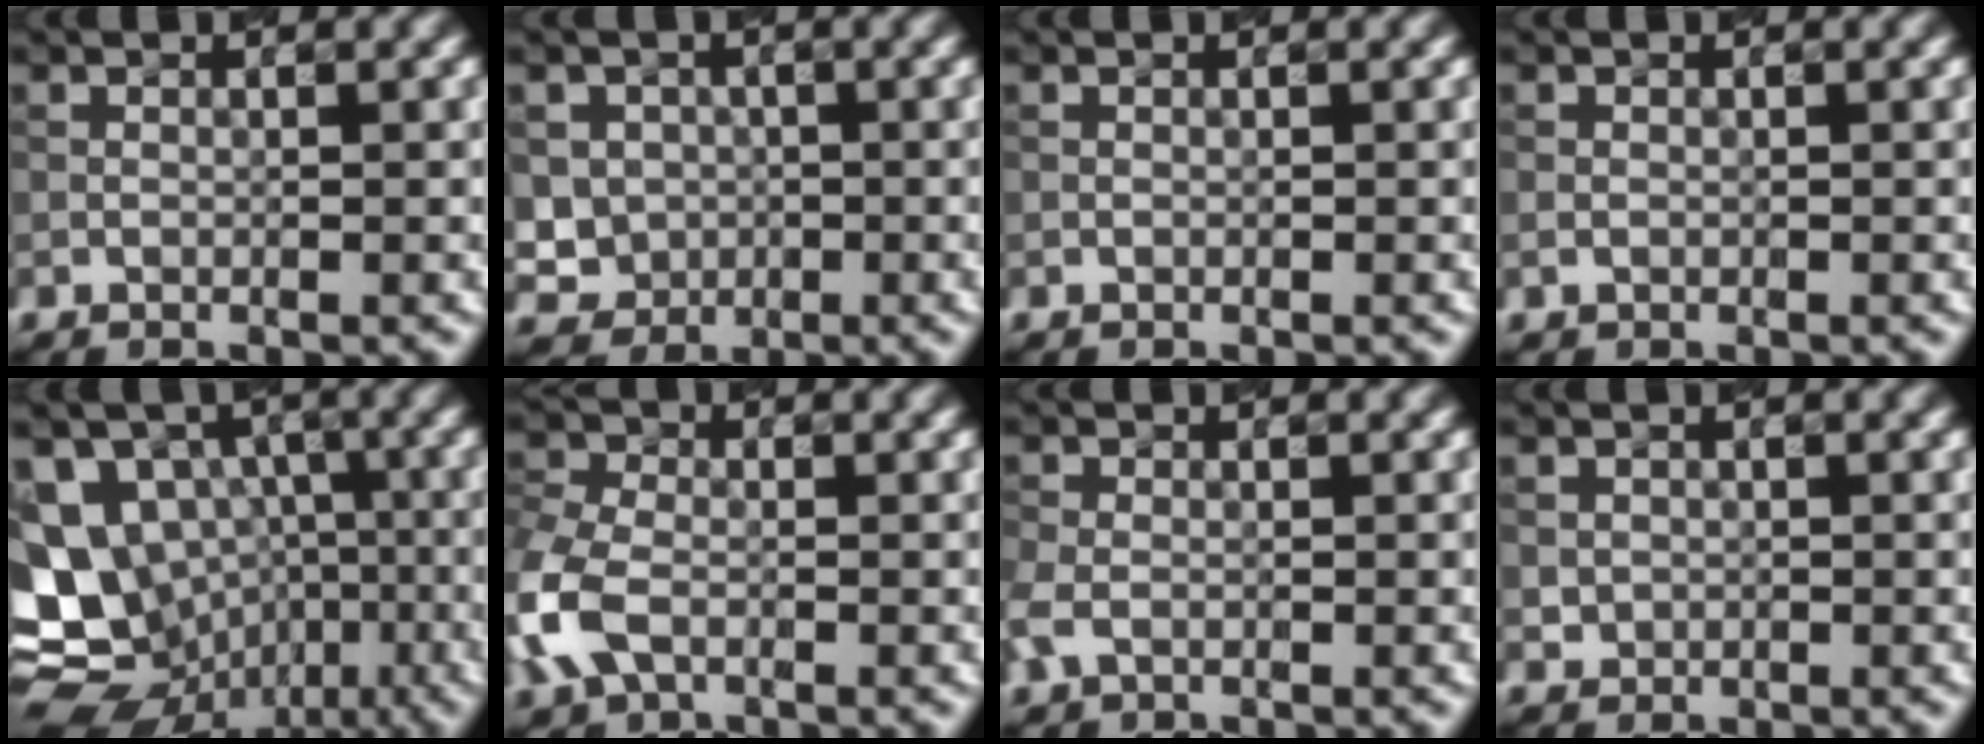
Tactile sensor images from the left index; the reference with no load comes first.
{"total": 4.0, "force": [0.0, 3.8, 1.2], "torque": [-0.017, 0.003, -0.007]}
{"total": 0.0}
{"total": 0.5, "force": [-0.1, 0.5, 0.3], "torque": [-0.005, -0.002, -0.002]}
{"total": 12.5, "force": [-1.8, 10.7, 6.3], "torque": [-0.127, 0.003, -0.022]}
{"total": 5.1, "force": [-1.6, 3.4, 3.5], "torque": [-0.097, 0.002, -0.048]}
{"total": 2.3, "force": [-0.7, 1.7, 1.4], "torque": [-0.041, -0.001, -0.019]}
{"total": 1.1, "force": [0.1, 1.0, 0.3], "torque": [-0.001, -0.005, 0.005]}